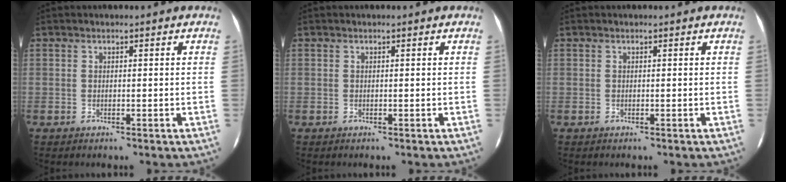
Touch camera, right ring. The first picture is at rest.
{"total": 0.0}
{"total": 0.0}